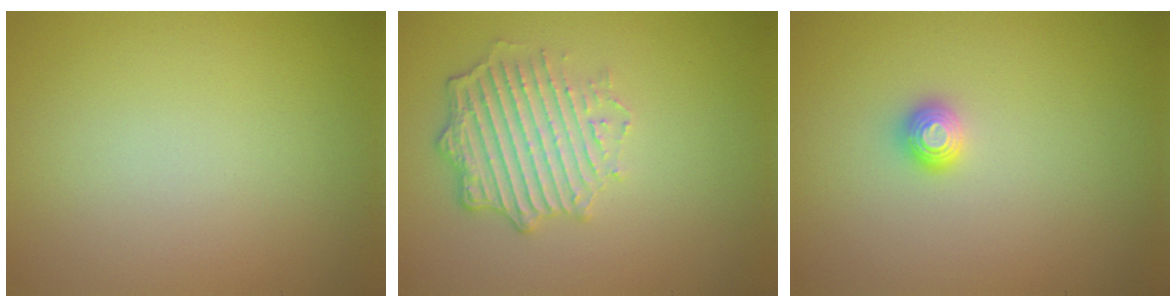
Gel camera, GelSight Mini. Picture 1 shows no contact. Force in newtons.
{"total": 4.8, "press": 3.7, "slide": 3.1}
{"total": 1.1, "press": 1.1, "slide": 0.1}